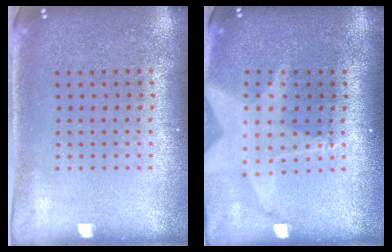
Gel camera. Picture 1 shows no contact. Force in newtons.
{"total": 2.0, "press": 1.6, "slide": 1.2}